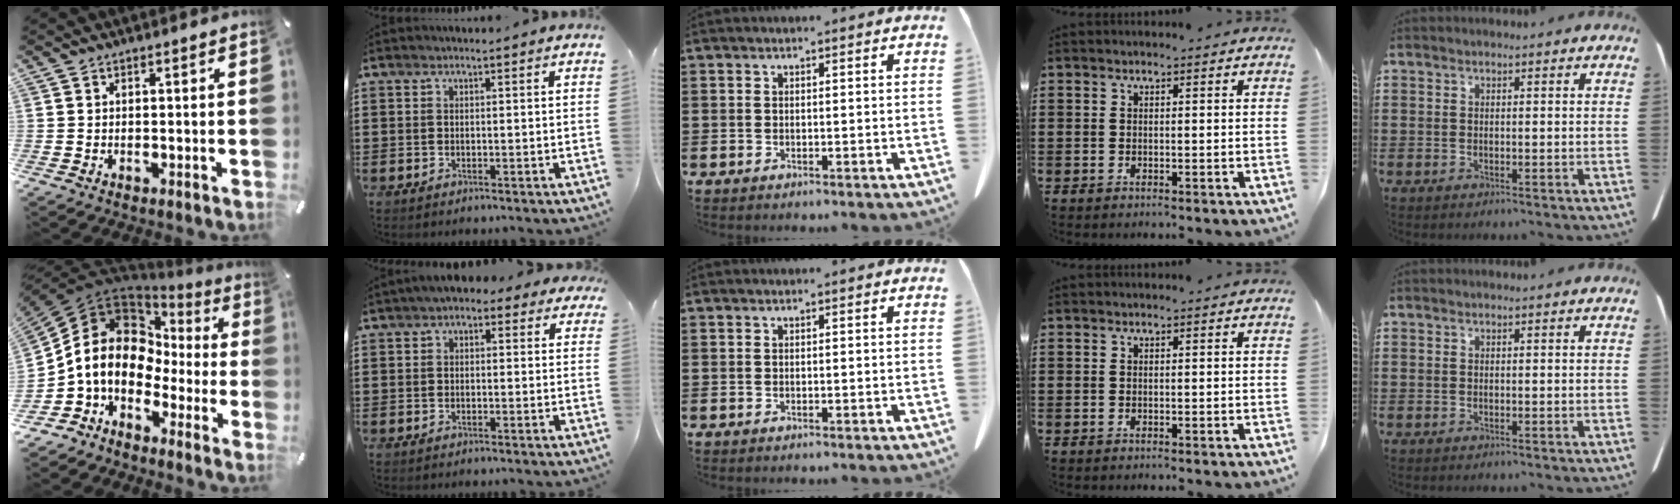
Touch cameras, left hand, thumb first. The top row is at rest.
{"thumb": {"total": 12.5, "force": [-0.4, 10.2, 7.2], "torque": [-0.176, -0.009, -0.015]}, "index": {"total": 2.2, "force": [0.8, 1.4, 1.4], "torque": [-0.034, 0.012, 0.012]}}